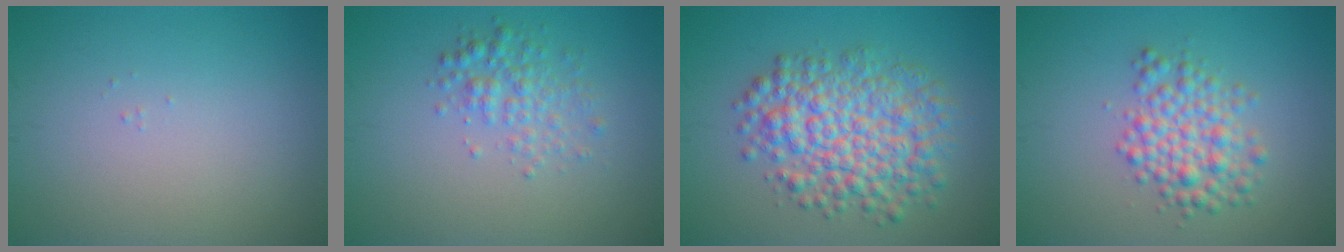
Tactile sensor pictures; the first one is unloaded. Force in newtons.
{"total": 2.5, "press": 2.5, "slide": 0.1}
{"total": 7.4, "press": 7.4, "slide": 0.1}
{"total": 4.0, "press": 4.0, "slide": 0.1}